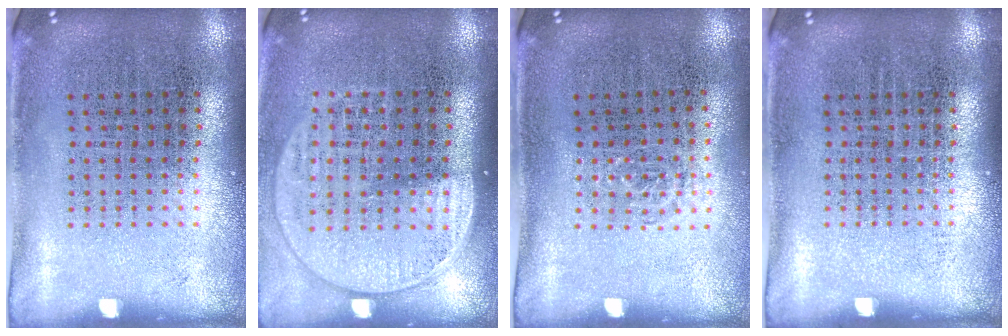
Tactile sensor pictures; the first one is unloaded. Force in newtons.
{"total": 1.5, "press": 1.3, "slide": 0.8}
{"total": 0.6, "press": 0.5, "slide": 0.3}
{"total": 0.0}